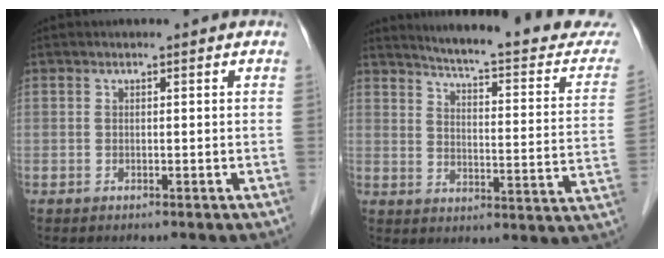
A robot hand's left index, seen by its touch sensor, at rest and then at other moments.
{"total": 20.9, "force": [19.5, 1.4, 7.6], "torque": [-0.101, -0.078, 0.231]}